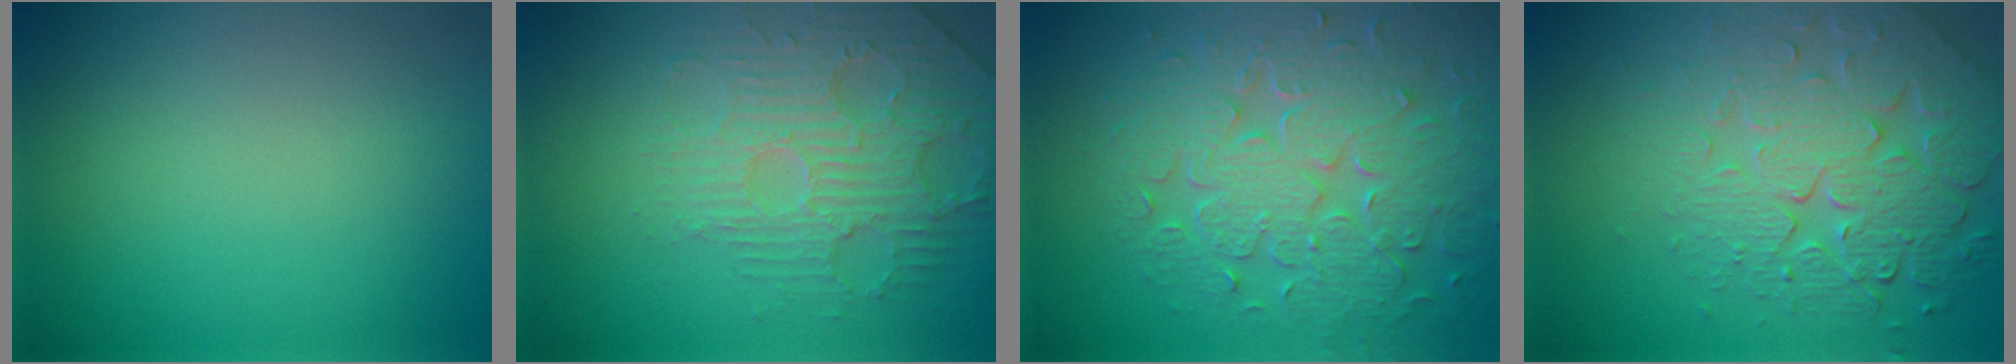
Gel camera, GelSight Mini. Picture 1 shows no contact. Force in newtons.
{"total": 4.6, "press": 3.6, "slide": 2.9}
{"total": 8.7, "press": 6.3, "slide": 6.0}
{"total": 7.9, "press": 5.7, "slide": 5.4}